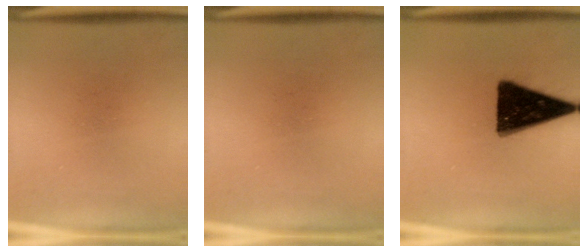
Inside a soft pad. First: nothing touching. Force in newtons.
{"total": 0.0}
{"total": 17.2}